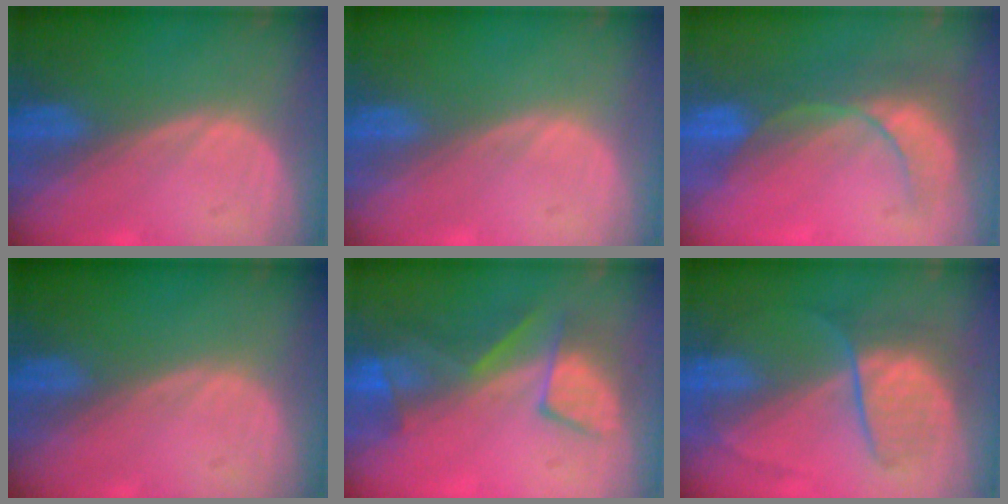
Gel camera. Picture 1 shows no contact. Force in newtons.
{"total": 0.0}
{"total": 8.6, "press": 7.6, "slide": 4.0}
{"total": 0.0}
{"total": 7.7, "press": 7.2, "slide": 2.6}
{"total": 6.3, "press": 6.3, "slide": 0.6}